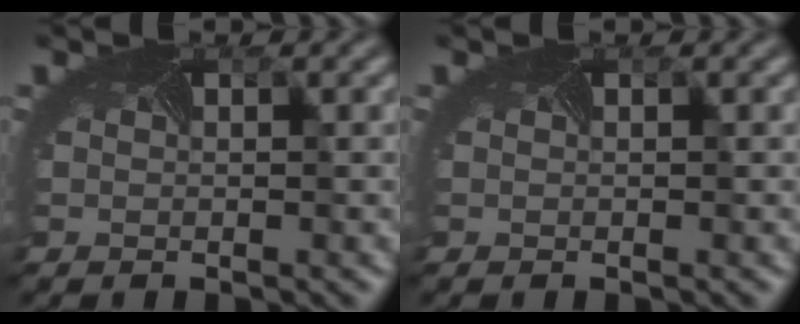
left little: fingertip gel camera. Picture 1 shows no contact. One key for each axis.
{"total": 0.0}